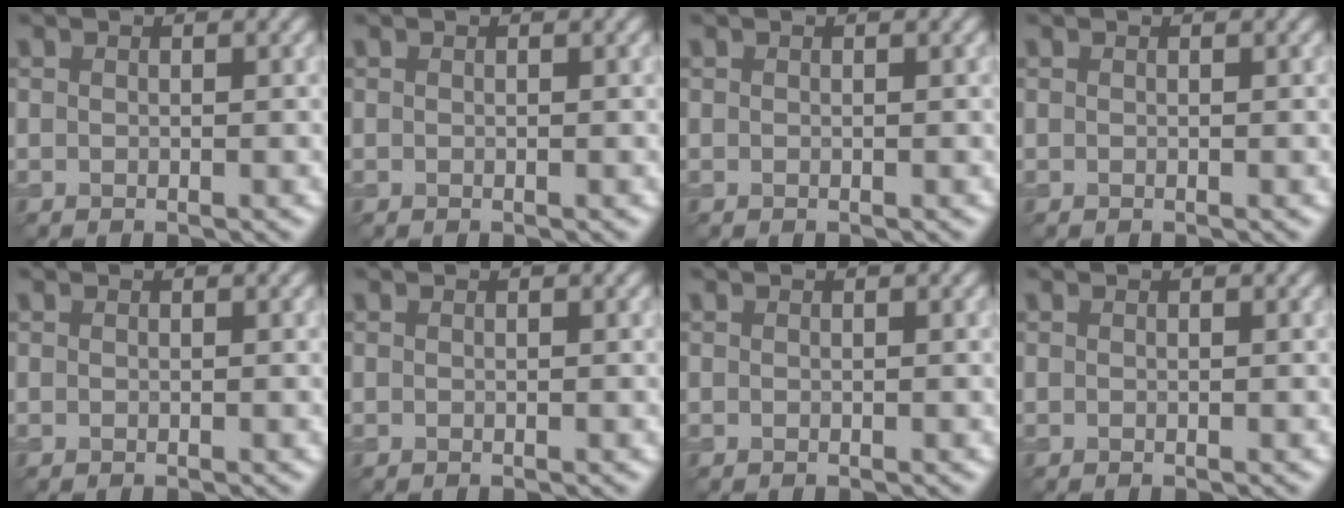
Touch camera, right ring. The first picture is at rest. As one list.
[{"total": 0.0}, {"total": 0.0}, {"total": 0.0}, {"total": 0.0}, {"total": 0.0}, {"total": 0.0}, {"total": 0.0}]